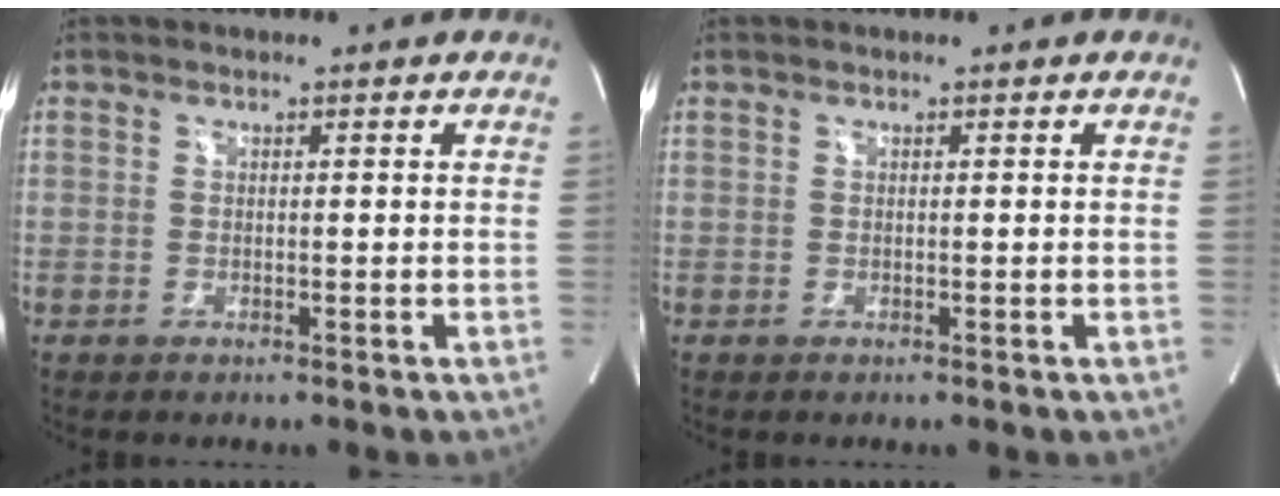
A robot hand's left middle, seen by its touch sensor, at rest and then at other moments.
{"total": 0.0}